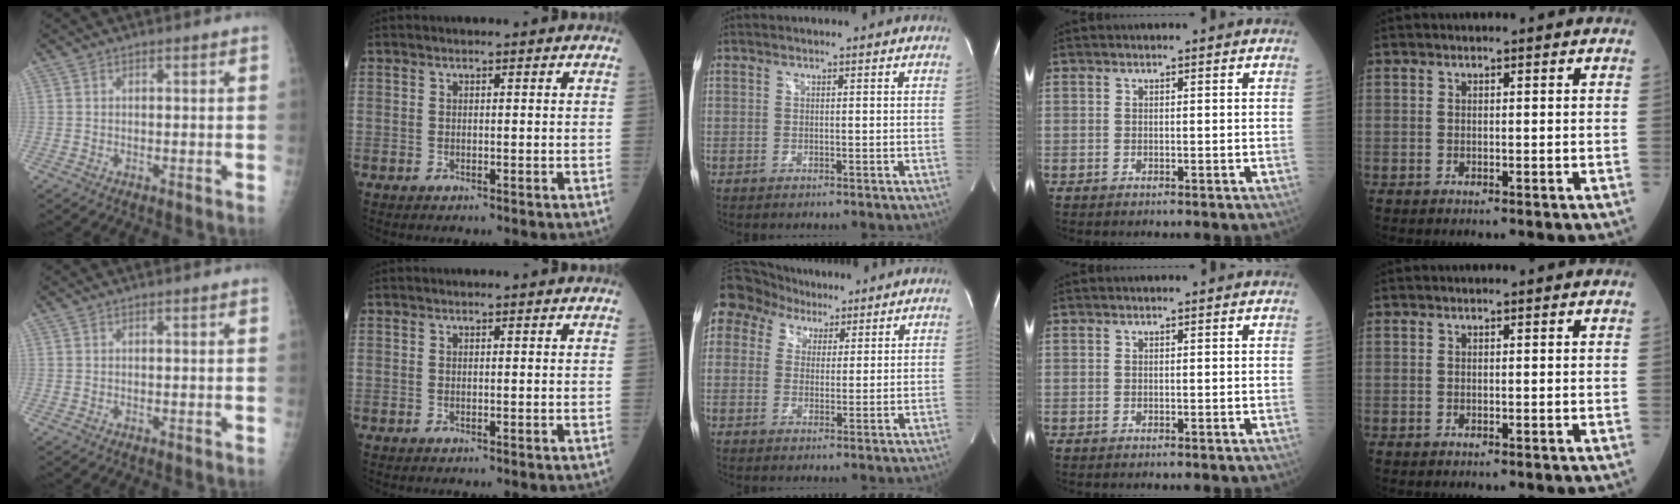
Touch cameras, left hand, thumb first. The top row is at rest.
{"middle": {"total": 14.8, "force": [8.5, 11.2, 4.4], "torque": [-0.145, 0.073, 0.162]}}